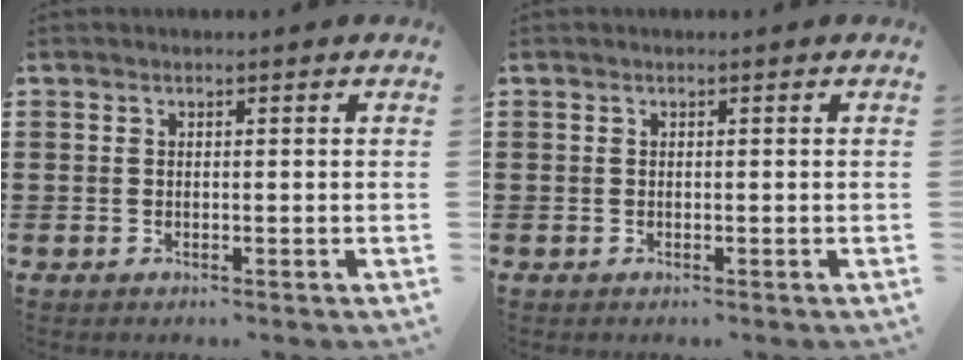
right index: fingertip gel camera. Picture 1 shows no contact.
{"total": 0.0}